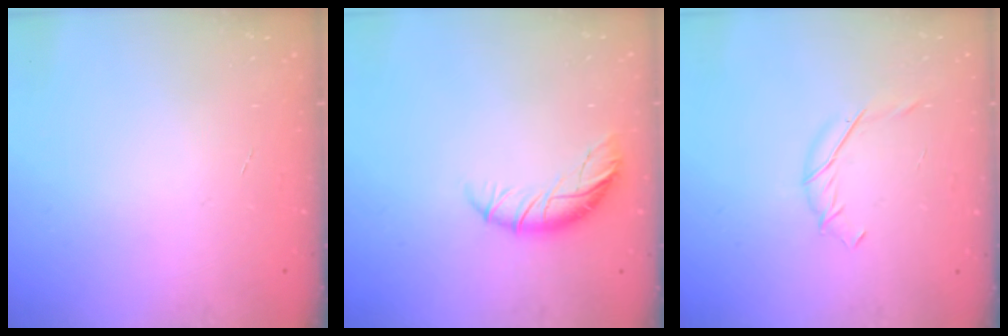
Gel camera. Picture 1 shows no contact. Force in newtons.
{"total": 8.6, "press": 8.4, "slide": 1.6}
{"total": 4.2, "press": 4.1, "slide": 1.2}